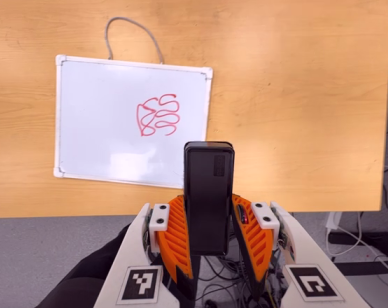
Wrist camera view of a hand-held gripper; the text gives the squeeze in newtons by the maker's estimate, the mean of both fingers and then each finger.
{"total": 4.2, "left": 2.8, "right": 5.6}